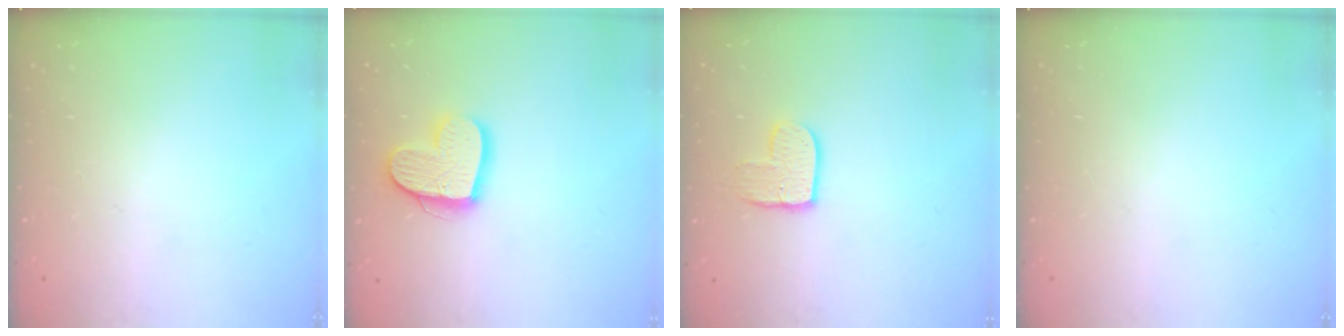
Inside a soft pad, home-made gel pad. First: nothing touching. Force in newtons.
{"total": 15.0, "press": 14.9, "slide": 1.1}
{"total": 8.5, "press": 8.4, "slide": 0.5}
{"total": 0.0}